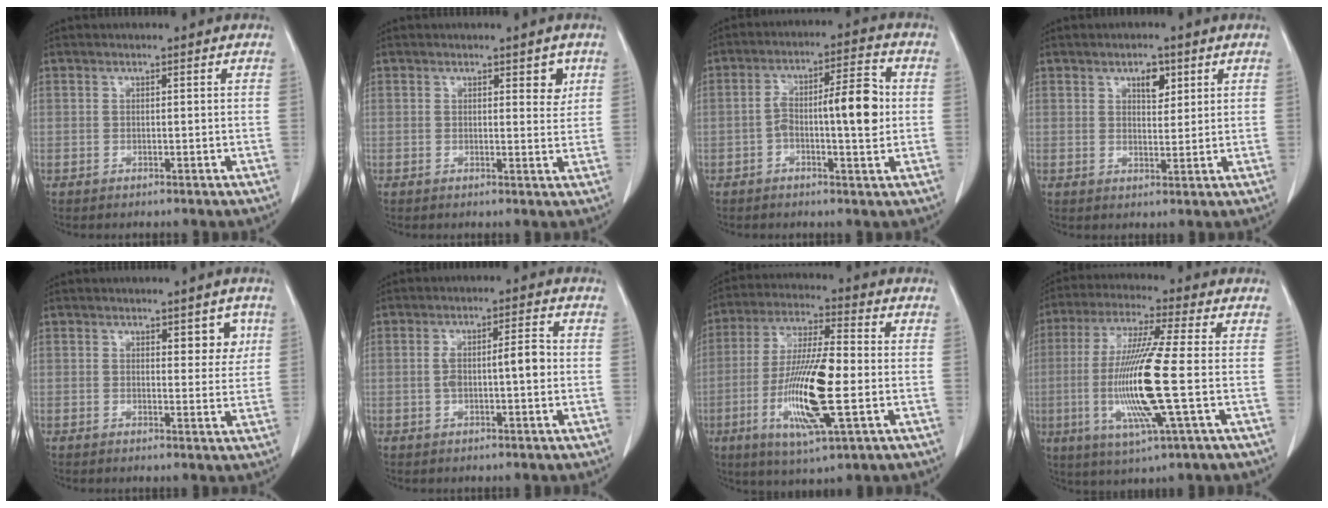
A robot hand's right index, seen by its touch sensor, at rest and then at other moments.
{"total": 2.6, "force": [1.2, 1.0, 2.1], "torque": [-0.021, -0.005, 0.014]}
{"total": 9.4, "force": [-0.6, 2.2, 9.1], "torque": [-0.149, 0.025, -0.010]}
{"total": 3.5, "force": [1.9, 1.7, 2.4], "torque": [-0.037, -0.001, 0.030]}
{"total": 4.0, "force": [1.7, 1.9, 3.1], "torque": [-0.026, -0.001, 0.020]}
{"total": 5.7, "force": [-0.2, 1.4, 5.5], "torque": [-0.103, 0.018, -0.001]}
{"total": 15.3, "force": [-3.3, 2.1, 14.8], "torque": [-0.293, -0.014, -0.059]}
{"total": 14.9, "force": [-2.0, -0.2, 14.7], "torque": [-0.301, -0.015, -0.047]}